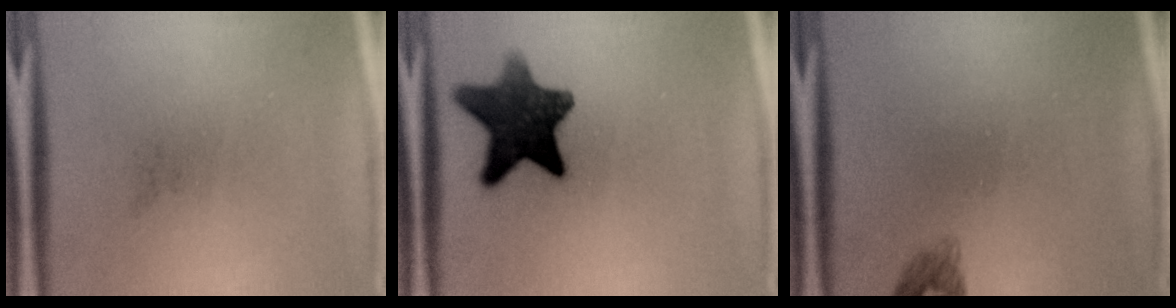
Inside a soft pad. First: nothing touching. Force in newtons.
{"total": 11.5}
{"total": 1.4}